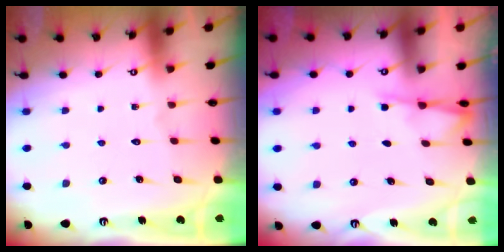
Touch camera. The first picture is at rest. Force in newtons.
{"total": 3.7, "press": 3.7, "slide": 0.6}